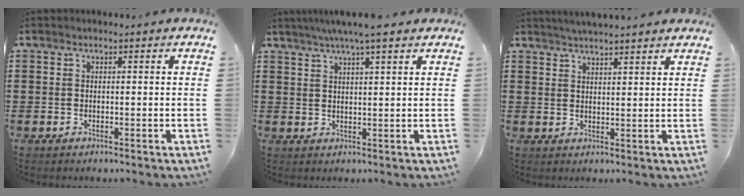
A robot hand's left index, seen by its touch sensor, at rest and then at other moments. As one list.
[{"total": 4.7, "force": [3.7, 0.1, 2.9], "torque": [-0.065, -0.001, 0.066]}, {"total": 2.6, "force": [2.5, -0.4, 0.5], "torque": [-0.016, -0.006, 0.046]}]